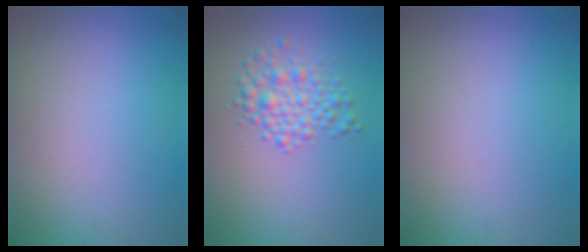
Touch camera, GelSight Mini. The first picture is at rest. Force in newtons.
{"total": 3.1, "press": 3.1, "slide": 0.0}
{"total": 0.0}